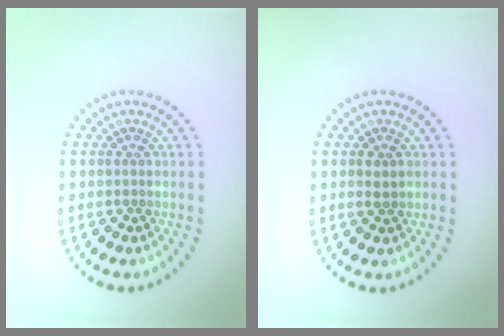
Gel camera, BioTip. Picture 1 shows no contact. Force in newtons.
{"total": 1.2, "press": 1.2, "slide": 0.1}